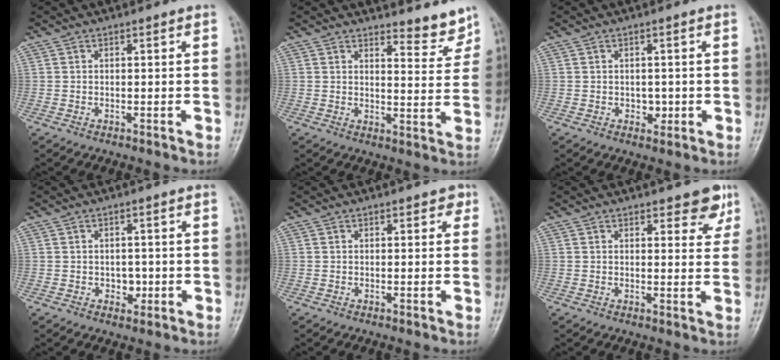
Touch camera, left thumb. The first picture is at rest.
{"total": 5.3, "force": [5.0, 1.4, 1.3], "torque": [-0.003, -0.053, 0.067]}
{"total": 2.1, "force": [-0.3, 1.7, 1.3], "torque": [-0.007, 0.001, -0.001]}
{"total": 2.6, "force": [-0.4, 2.1, 1.5], "torque": [-0.007, 0.002, -0.003]}
{"total": 1.6, "force": [1.0, 1.0, 0.9], "torque": [0.005, -0.001, 0.007]}
{"total": 5.0, "force": [3.4, 2.2, 3.0], "torque": [-0.008, -0.018, 0.040]}